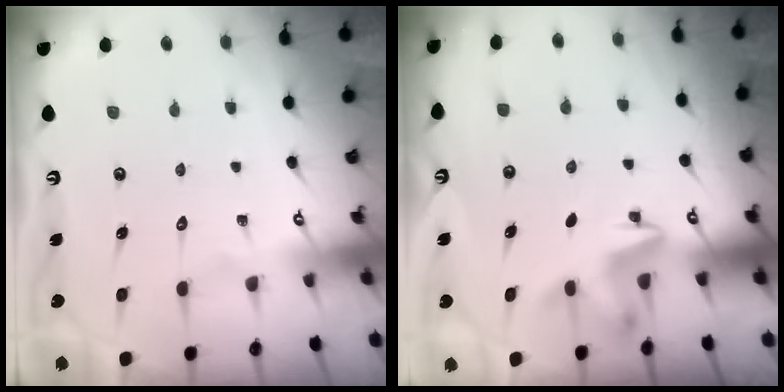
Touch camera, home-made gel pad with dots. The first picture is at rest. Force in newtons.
{"total": 4.3, "press": 4.2, "slide": 0.4}